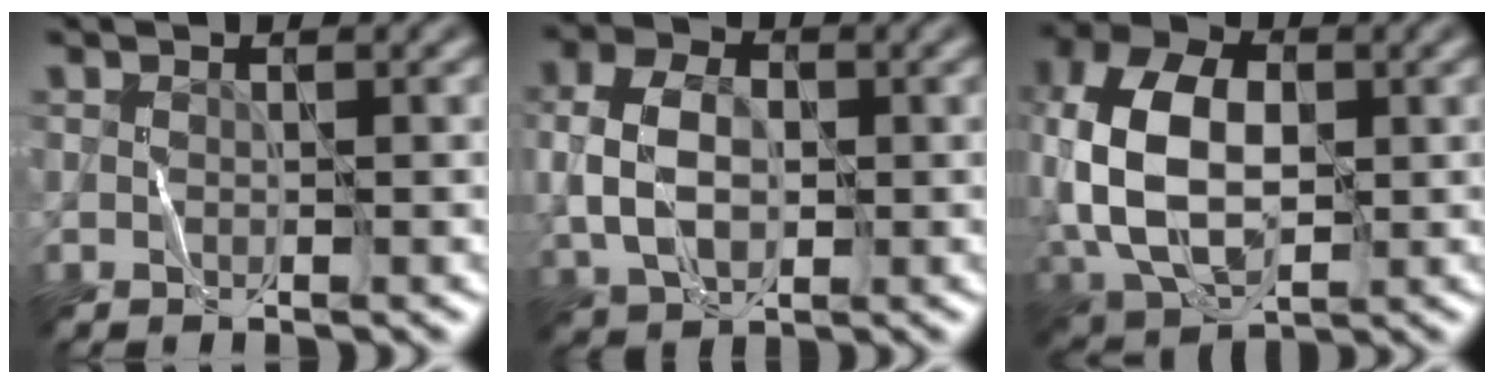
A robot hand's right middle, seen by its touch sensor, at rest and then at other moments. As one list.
[{"total": 5.6, "force": [0.0, 3.9, 4.1], "torque": [-0.092, 0.004, 0.001]}, {"total": 11.8, "force": [0.2, 7.9, 8.7], "torque": [-0.208, 0.000, 0.008]}]